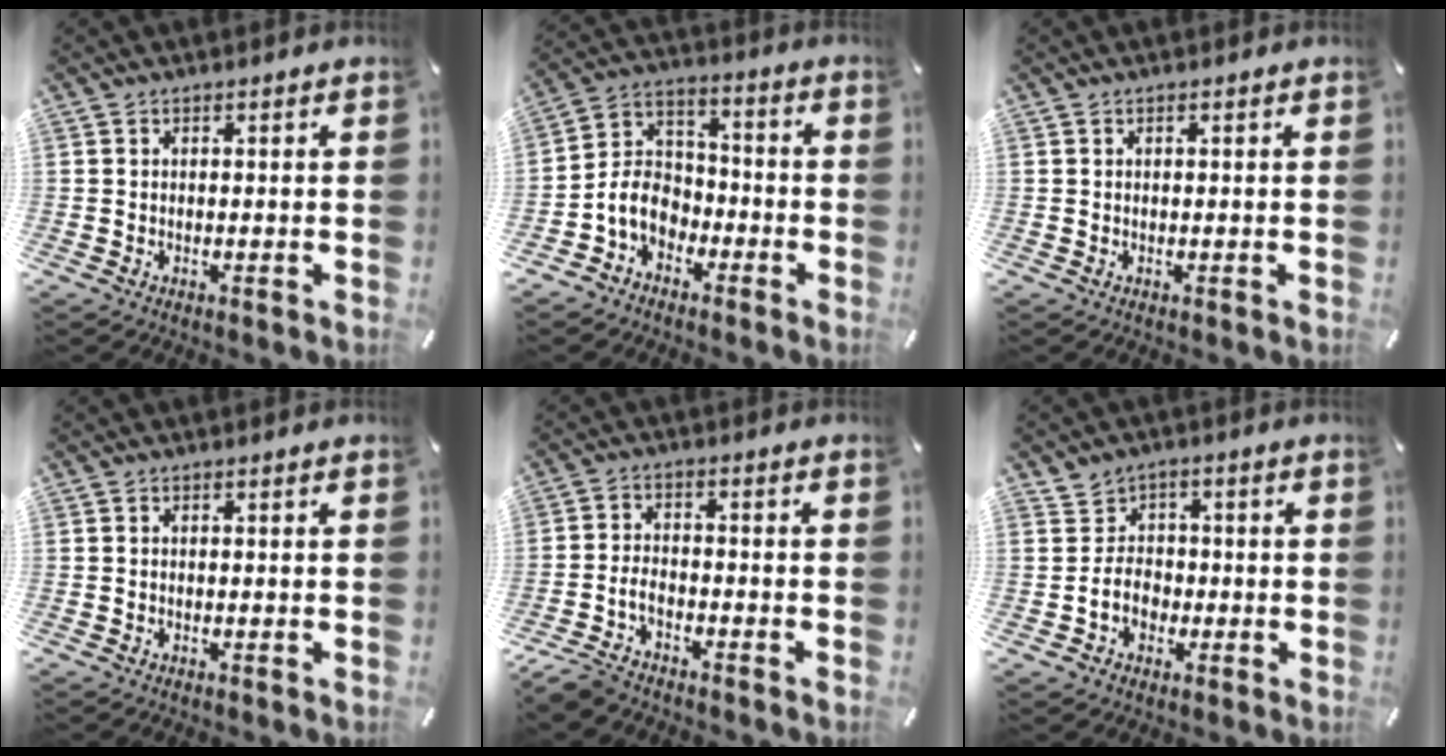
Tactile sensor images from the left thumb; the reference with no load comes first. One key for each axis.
{"total": 9.0, "fx": -4.3, "fy": 7.3, "fz": 3.0, "tx": -0.077, "ty": 0.028, "tz": -0.082}
{"total": 0.0}
{"total": 0.0}
{"total": 5.1, "fx": -3.8, "fy": 2.1, "fz": 2.5, "tx": -0.067, "ty": 0.012, "tz": -0.078}
{"total": 6.0, "fx": -0.7, "fy": 5.5, "fz": 2.4, "tx": -0.035, "ty": 0.012, "tz": -0.012}